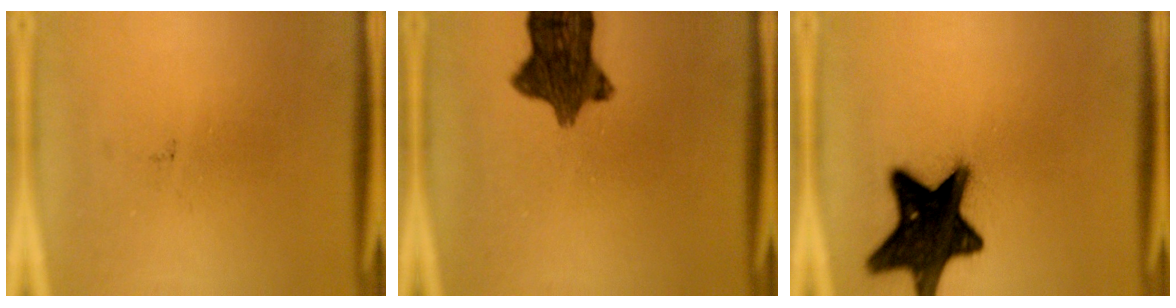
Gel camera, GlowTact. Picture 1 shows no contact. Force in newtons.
{"total": 10.2}
{"total": 17.7}